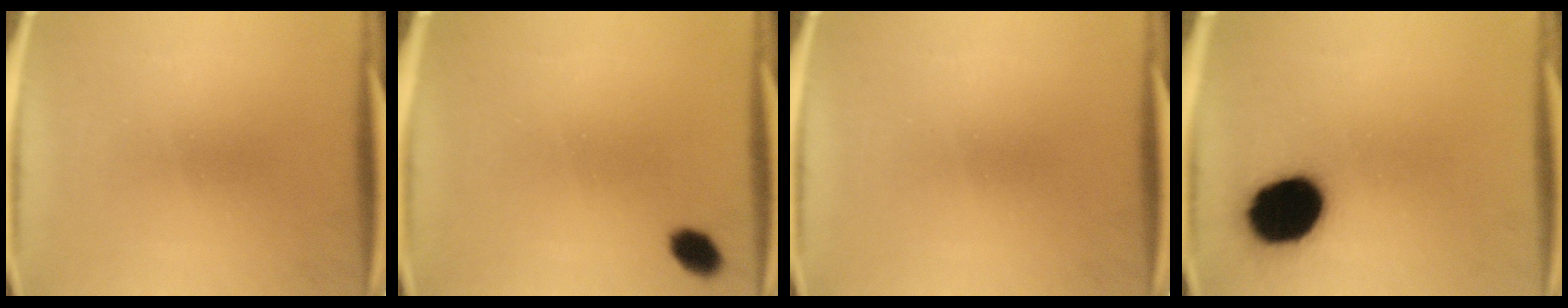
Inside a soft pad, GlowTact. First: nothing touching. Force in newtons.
{"total": 3.5}
{"total": 0.0}
{"total": 16.6}